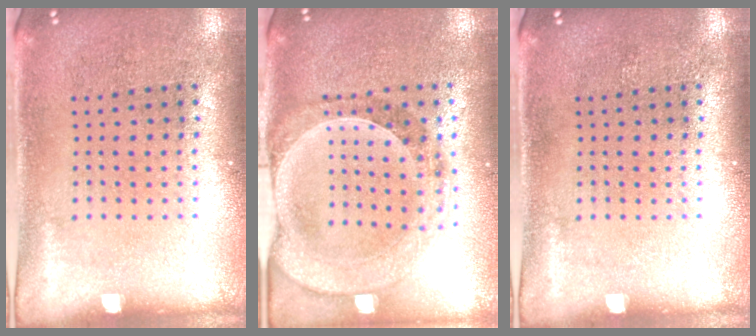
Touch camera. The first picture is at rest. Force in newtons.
{"total": 1.5, "press": 1.4, "slide": 0.3}
{"total": 0.0}